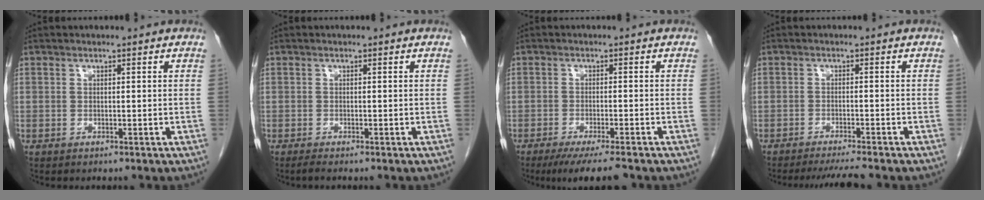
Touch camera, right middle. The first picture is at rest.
{"total": 0.8, "force": [-0.6, -0.1, 0.4], "torque": [-0.013, -0.003, -0.013]}
{"total": 7.6, "force": [-6.1, 0.4, 4.6], "torque": [-0.063, -0.018, -0.092]}
{"total": 5.1, "force": [-4.6, -0.7, 2.1], "torque": [-0.028, -0.017, -0.071]}